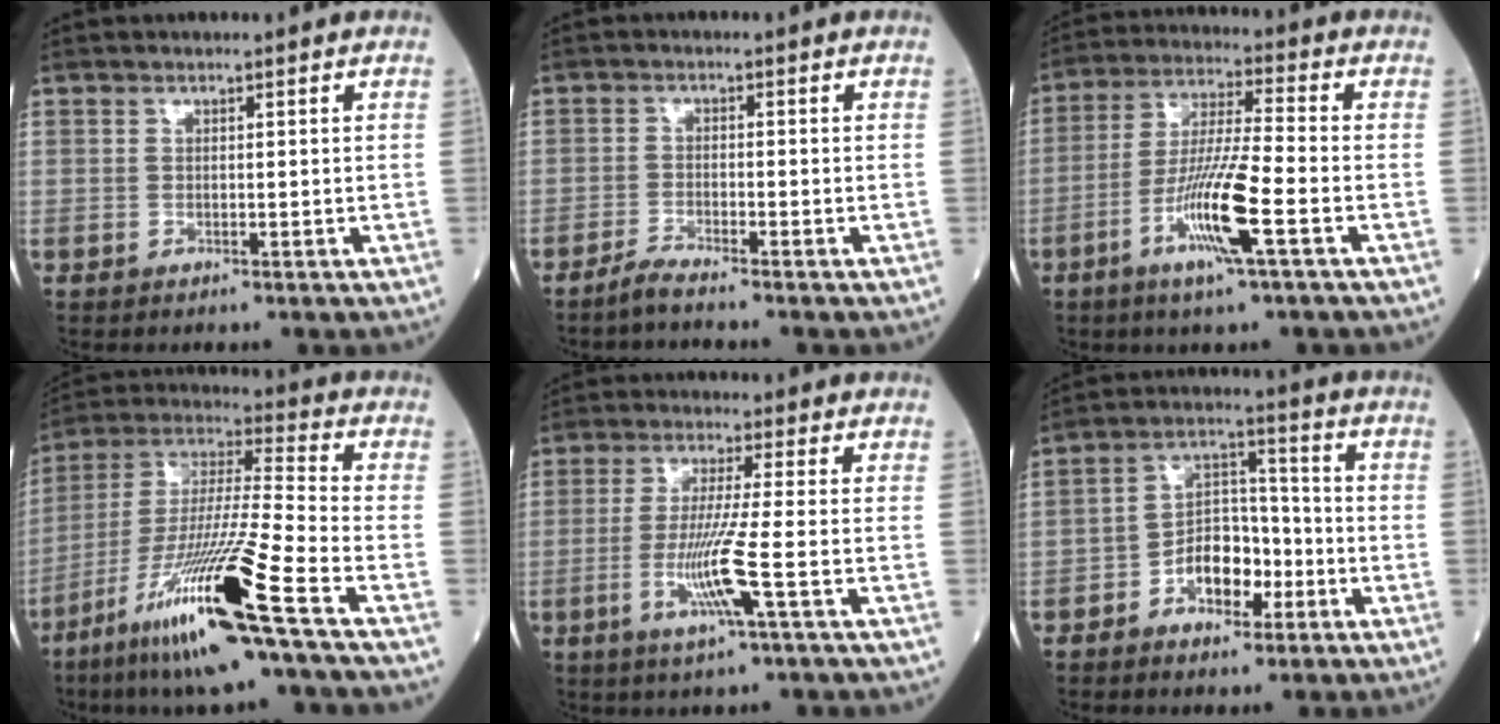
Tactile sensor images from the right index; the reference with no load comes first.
{"total": 2.7, "force": [-2.4, -0.7, 0.8], "torque": [-0.026, -0.010, -0.053]}
{"total": 11.4, "force": [-4.6, 0.0, 10.5], "torque": [-0.205, -0.012, -0.090]}
{"total": 20.3, "force": [-10.8, -0.6, 17.2], "torque": [-0.357, -0.051, -0.206]}
{"total": 8.0, "force": [-2.6, -1.0, 7.5], "torque": [-0.152, -0.018, -0.053]}
{"total": 8.4, "force": [-3.7, 4.5, 6.1], "torque": [-0.109, 0.024, -0.066]}